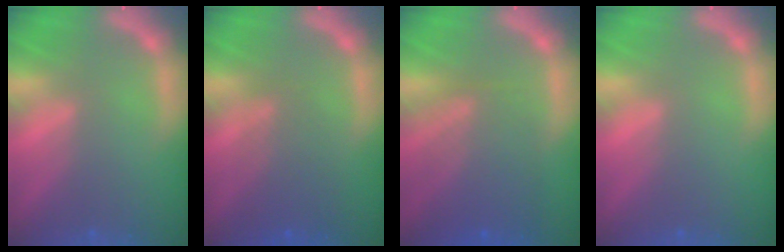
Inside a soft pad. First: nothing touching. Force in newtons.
{"total": 4.1}
{"total": 6.5}
{"total": 0.0}